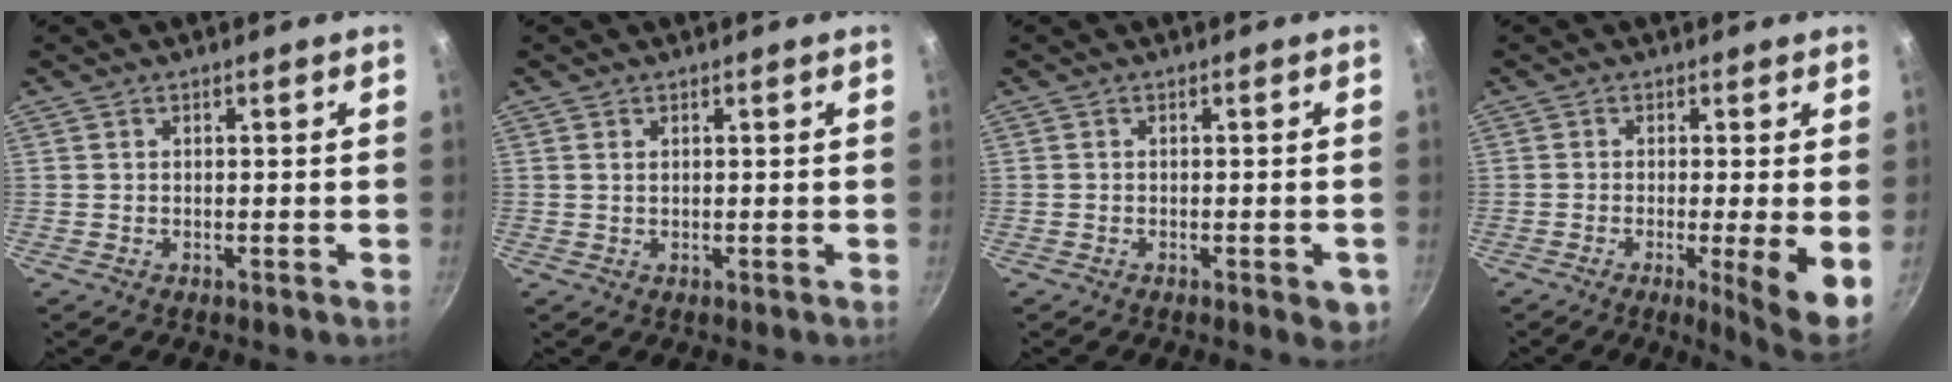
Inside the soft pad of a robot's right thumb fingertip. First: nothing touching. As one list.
[{"total": 0.9, "force": [0.4, 0.5, 0.6], "torque": [-0.012, 0.002, 0.007]}, {"total": 3.7, "force": [-1.5, 1.4, 3.1], "torque": [-0.031, 0.001, -0.020]}, {"total": 7.6, "force": [-1.5, 0.5, 7.4], "torque": [-0.111, -0.010, -0.022]}]